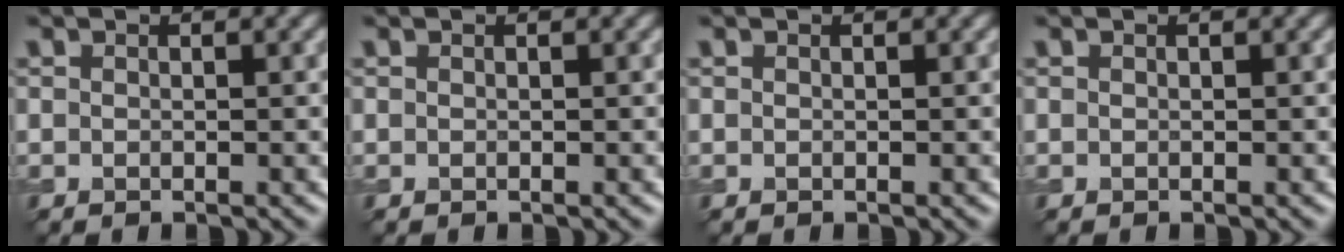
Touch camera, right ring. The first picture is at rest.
{"total": 0.0}
{"total": 0.0}
{"total": 0.0}